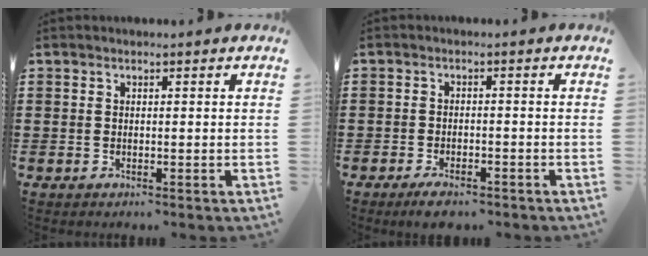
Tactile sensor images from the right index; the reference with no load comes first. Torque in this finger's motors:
{"motor_torque": [-0.02, 0.10, 0.19, 0.02]}